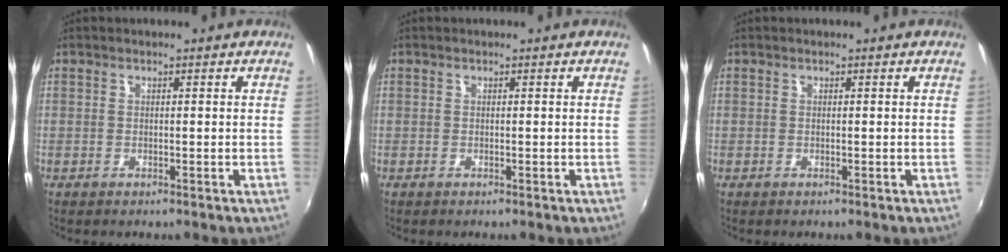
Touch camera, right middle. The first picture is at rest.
{"total": 0.0}
{"total": 0.0}